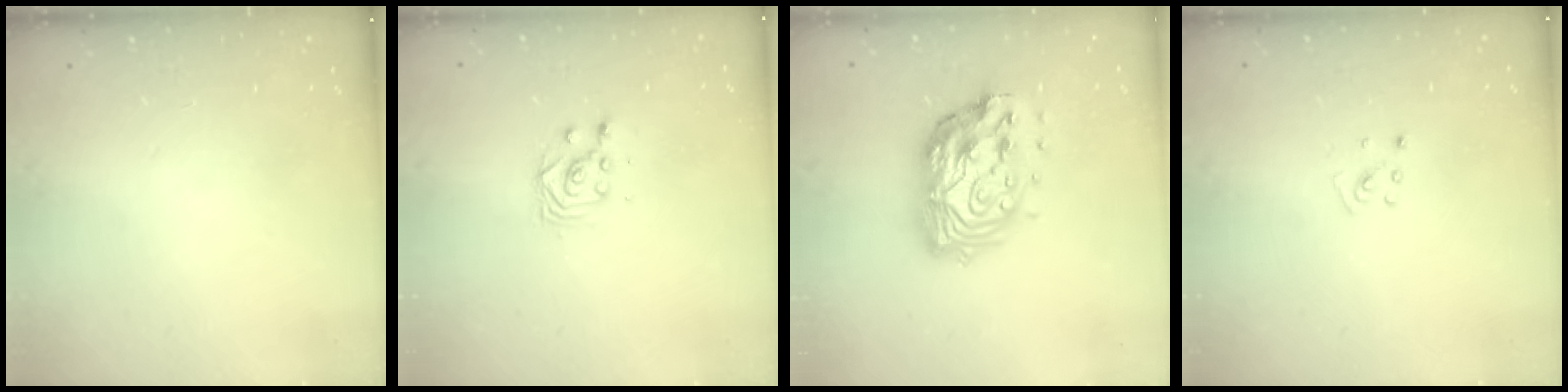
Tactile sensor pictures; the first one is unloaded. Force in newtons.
{"total": 3.0, "press": 3.0, "slide": 0.2}
{"total": 16.0, "press": 16.0, "slide": 1.1}
{"total": 3.7, "press": 3.7, "slide": 0.4}